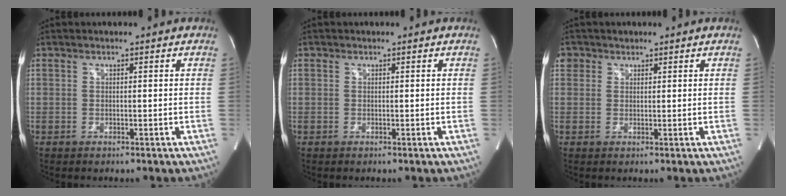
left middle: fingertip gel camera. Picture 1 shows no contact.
{"total": 0.0}
{"total": 1.9, "force": [1.0, 1.7, 0.0], "torque": [0.012, 0.004, 0.013]}